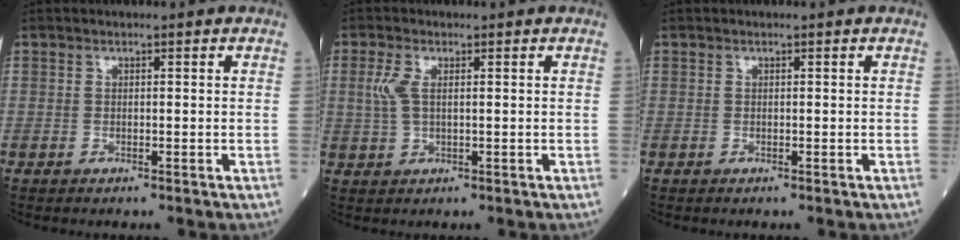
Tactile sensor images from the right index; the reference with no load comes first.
{"total": 3.2, "force": [0.7, 1.3, 2.8], "torque": [-0.077, 0.006, 0.017]}
{"total": 0.0}